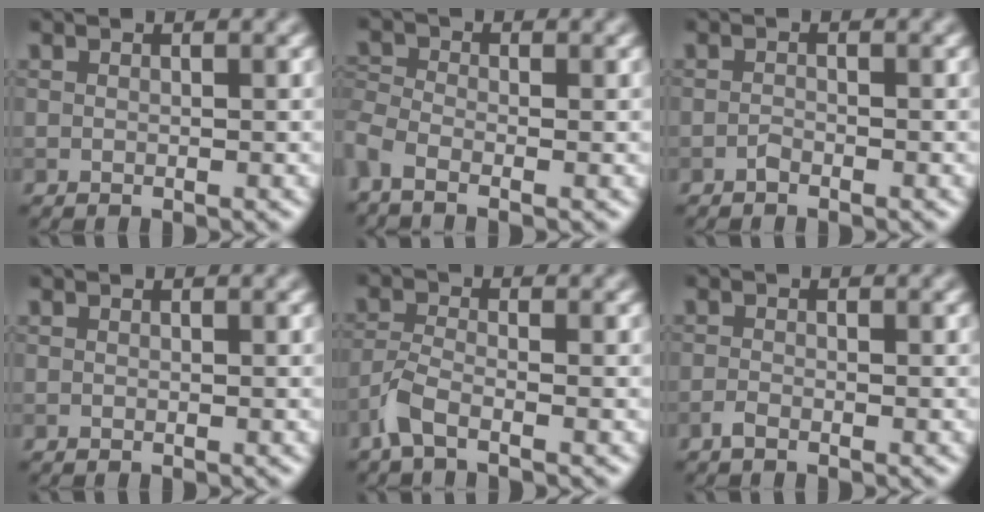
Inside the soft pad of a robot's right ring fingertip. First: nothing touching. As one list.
[{"total": 2.8, "force": [-1.7, 1.2, 1.9], "torque": [-0.055, -0.013, -0.045]}, {"total": 0.6, "force": [-0.6, 0.1, 0.3], "torque": [-0.004, 0.002, -0.013]}, {"total": 0.0}, {"total": 3.0, "force": [-2.0, 0.8, 2.0], "torque": [-0.049, -0.003, -0.053]}, {"total": 1.0, "force": [-0.7, 0.3, 0.6], "torque": [-0.013, 0.001, -0.017]}]